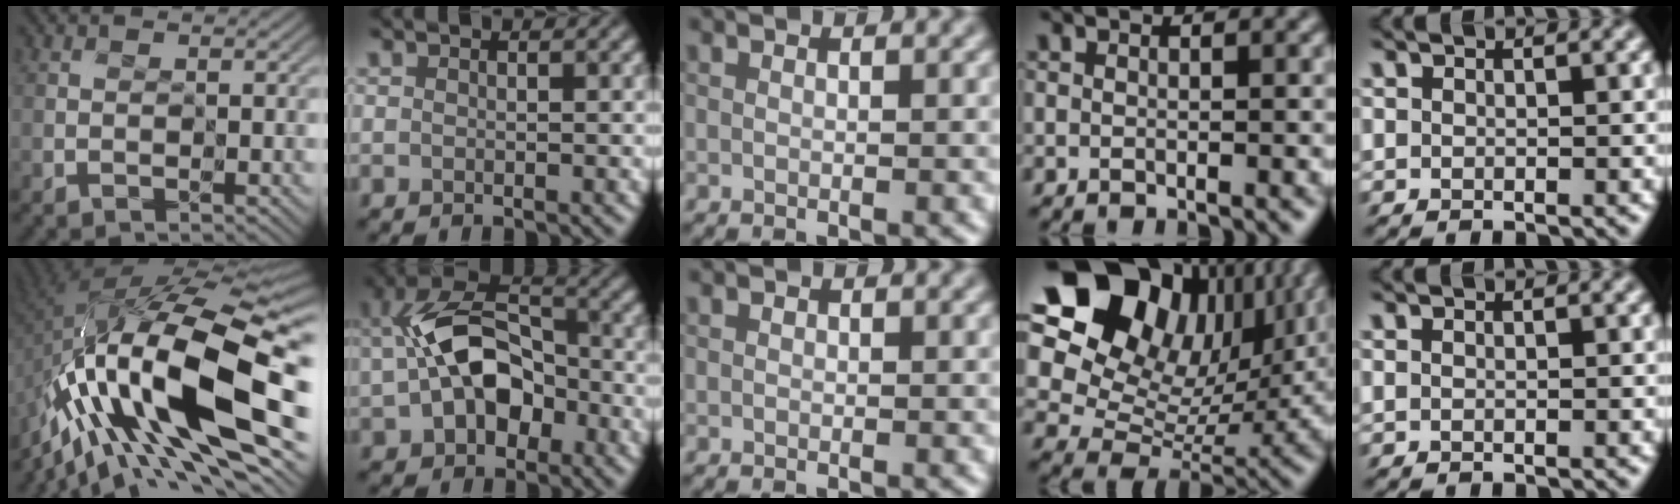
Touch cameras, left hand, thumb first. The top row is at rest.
{"thumb": {"total": 19.0, "force": [-5.2, 8.2, 16.3], "torque": [-0.313, 0.019, -0.109]}, "index": {"total": 8.1, "force": [-0.8, 5.2, 6.2], "torque": [-0.127, 0.005, -0.016]}, "ring": {"total": 15.2, "force": [7.0, 10.7, 8.2], "torque": [-0.162, 0.040, 0.127]}}